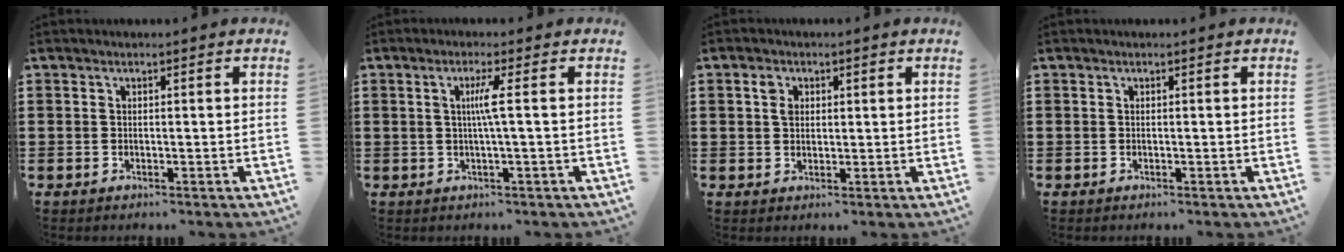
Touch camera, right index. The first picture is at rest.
{"total": 3.2, "force": [0.2, -0.6, 3.1], "torque": [-0.059, -0.005, -0.003]}
{"total": 2.4, "force": [0.8, 1.8, 1.4], "torque": [-0.026, 0.006, 0.012]}
{"total": 0.0}